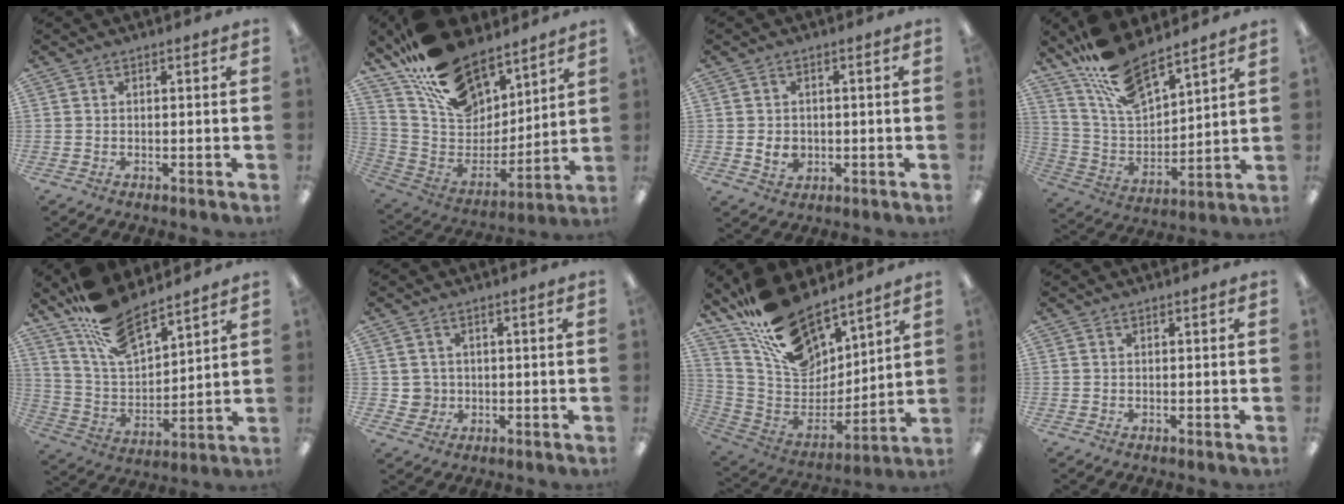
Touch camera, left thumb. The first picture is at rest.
{"total": 21.0, "force": [14.5, 11.7, 9.7], "torque": [-0.181, -0.091, 0.270]}
{"total": 3.9, "force": [-0.2, 3.2, 2.3], "torque": [-0.026, 0.000, -0.006]}
{"total": 15.1, "force": [12.7, 4.7, 6.7], "torque": [-0.151, -0.075, 0.231]}
{"total": 15.1, "force": [12.2, 5.5, 6.9], "torque": [-0.143, -0.070, 0.223]}
{"total": 3.2, "force": [0.6, 3.2, 0.1], "torque": [-0.004, 0.001, 0.009]}
{"total": 19.7, "force": [15.3, 9.1, 8.4], "torque": [-0.174, -0.103, 0.282]}
{"total": 0.0}